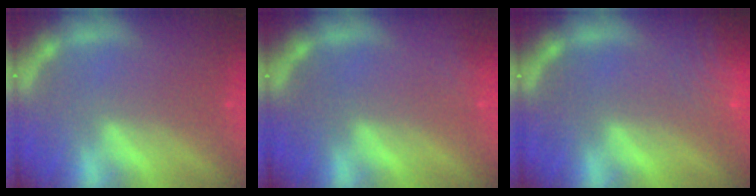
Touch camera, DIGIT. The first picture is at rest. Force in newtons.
{"total": 1.4}
{"total": 8.0}